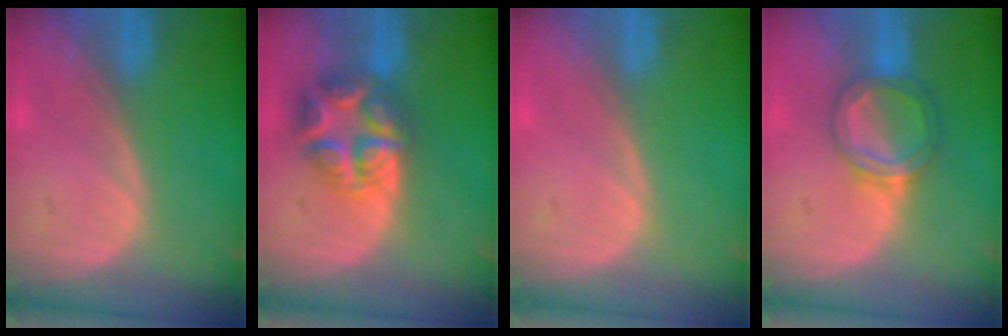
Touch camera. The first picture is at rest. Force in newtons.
{"total": 7.9, "press": 7.9, "slide": 0.5}
{"total": 0.0}
{"total": 5.5, "press": 5.2, "slide": 1.8}